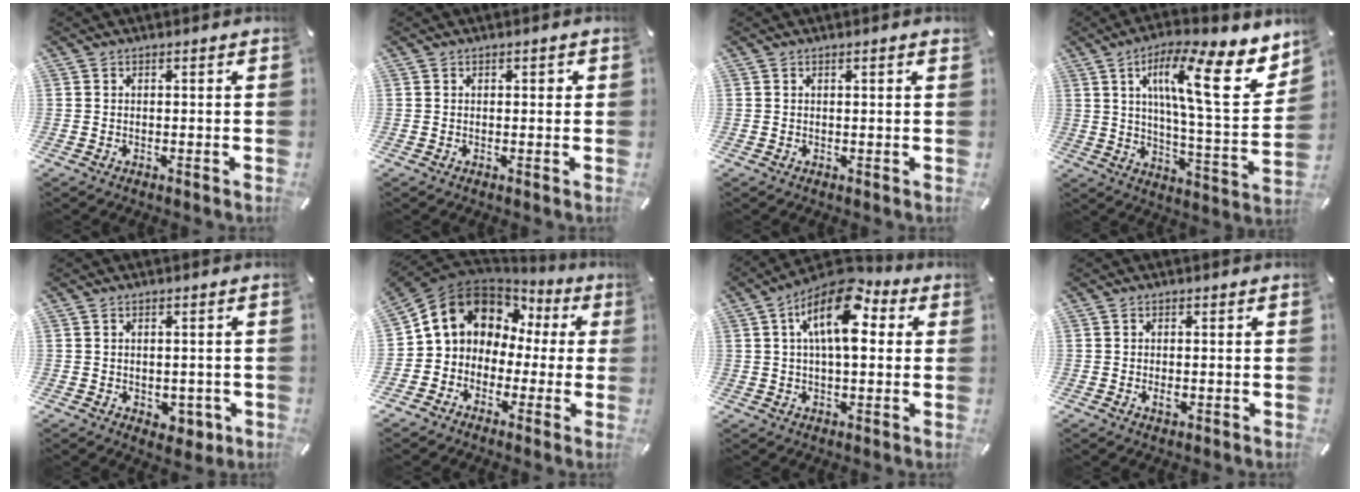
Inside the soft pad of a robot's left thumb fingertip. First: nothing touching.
{"total": 0.7, "force": [0.2, 0.5, 0.5], "torque": [-0.002, 0.000, 0.000]}
{"total": 0.8, "force": [0.3, 0.1, 0.8], "torque": [-0.014, 0.000, 0.005]}
{"total": 18.5, "force": [9.0, 4.5, 15.5], "torque": [-0.239, -0.046, 0.131]}
{"total": 3.5, "force": [-1.0, 2.5, 2.3], "torque": [-0.030, 0.004, -0.016]}
{"total": 11.0, "force": [3.5, 9.8, 3.5], "torque": [-0.093, -0.019, 0.069]}
{"total": 14.4, "force": [5.3, 6.8, 11.6], "torque": [-0.195, -0.022, 0.089]}
{"total": 1.8, "force": [-0.2, 0.9, 1.5], "torque": [-0.035, -0.004, -0.006]}